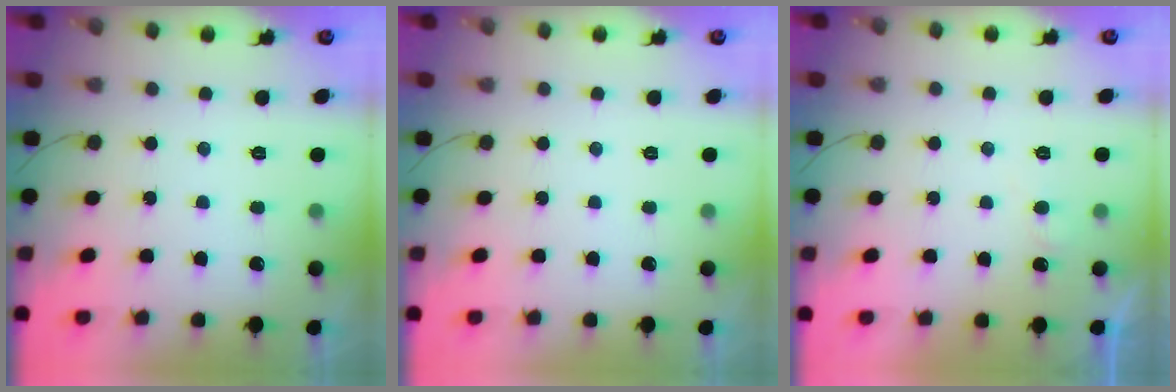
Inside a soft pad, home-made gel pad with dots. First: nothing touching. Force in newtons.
{"total": 0.0}
{"total": 3.3, "press": 3.3, "slide": 0.4}